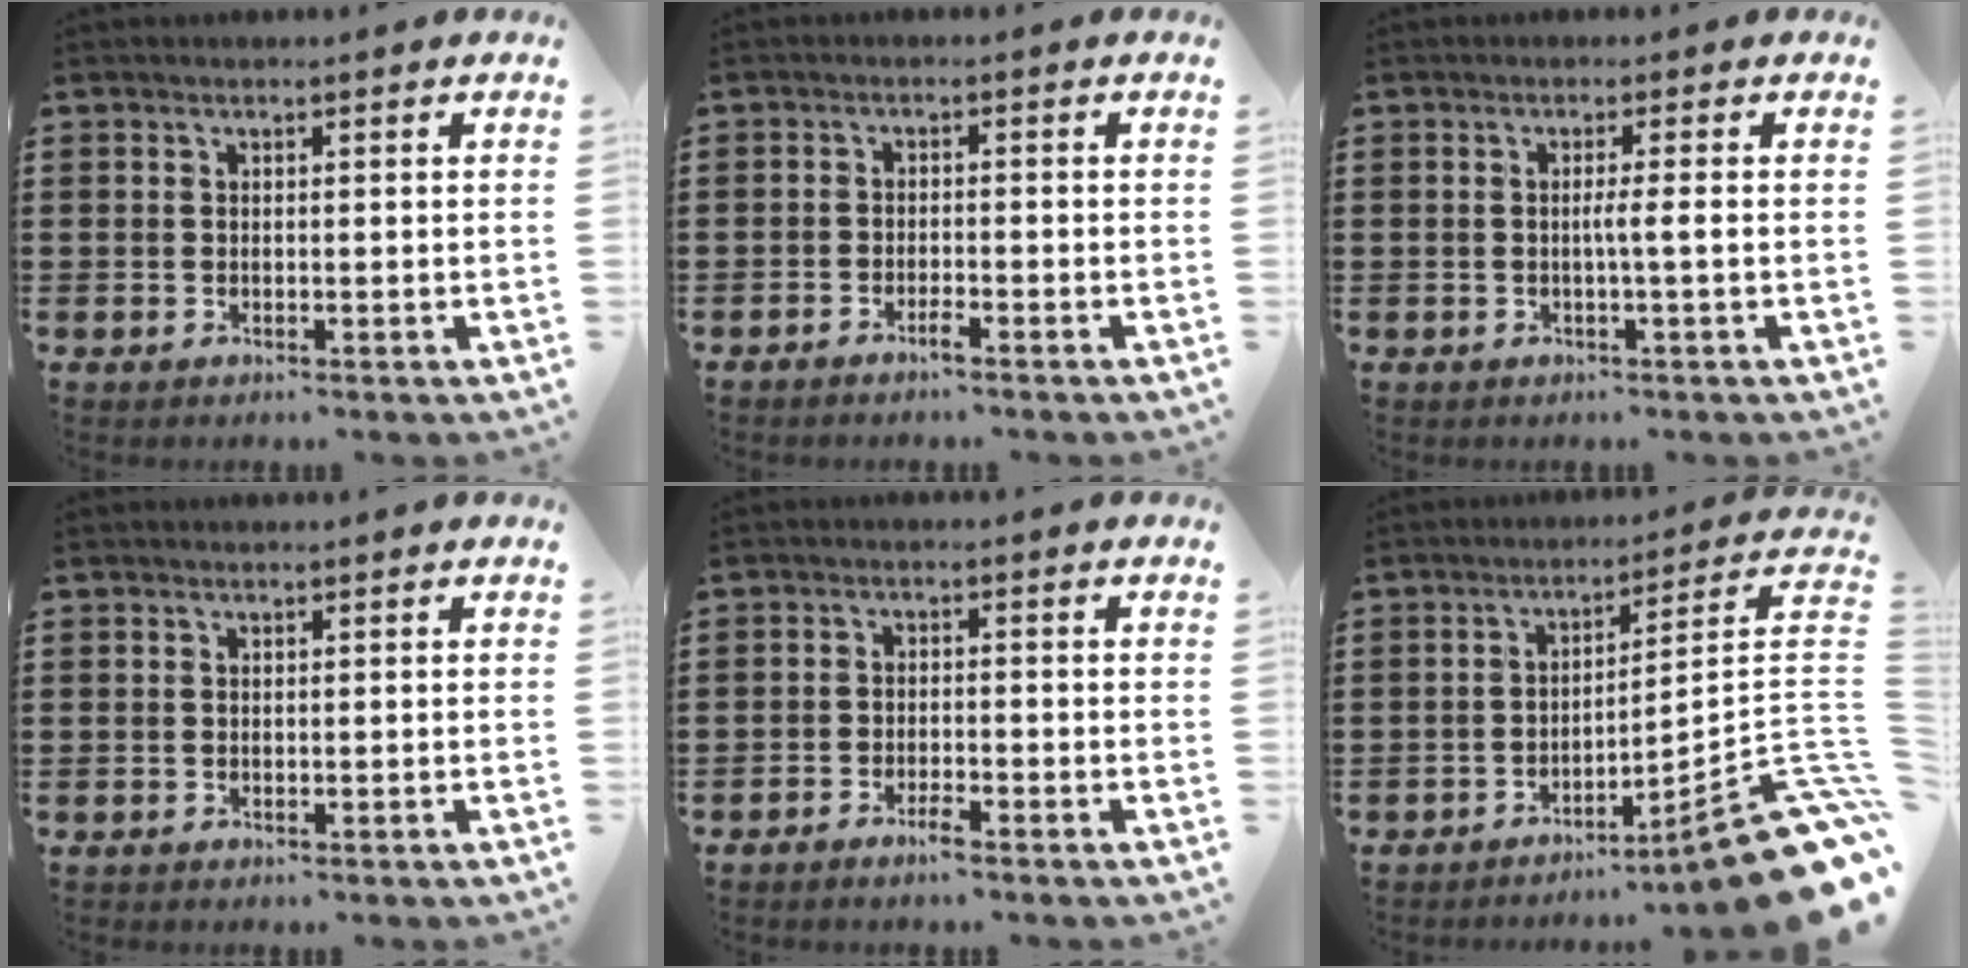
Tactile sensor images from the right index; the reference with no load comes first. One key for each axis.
{"total": 1.7, "fx": -1.4, "fy": 0.1, "fz": 0.8, "tx": -0.016, "ty": -0.003, "tz": -0.025}
{"total": 2.3, "fx": -0.3, "fy": -0.3, "fz": 2.3, "tx": -0.041, "ty": -0.006, "tz": -0.009}
{"total": 0.5, "fx": -0.4, "fy": 0.3, "fz": -0.1, "tx": 0.003, "ty": 0.004, "tz": -0.011}
{"total": 2.1, "fx": -1.9, "fy": 0.3, "fz": 0.9, "tx": -0.017, "ty": 0.003, "tz": -0.036}
{"total": 12.7, "fx": -6.7, "fy": 2.1, "fz": 10.5, "tx": -0.140, "ty": 0.006, "tz": -0.117}